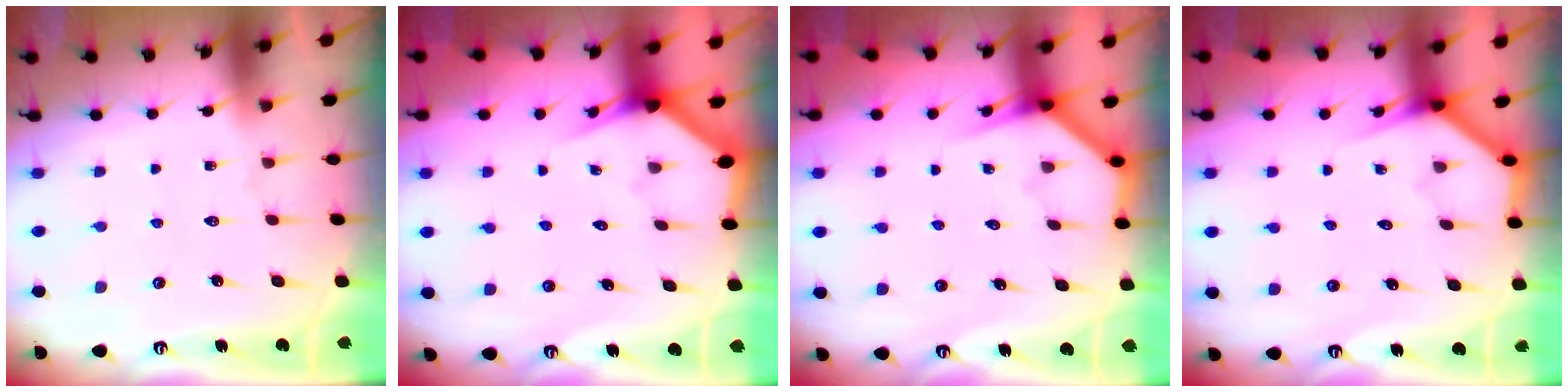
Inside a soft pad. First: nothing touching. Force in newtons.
{"total": 2.9, "press": 2.9, "slide": 0.1}
{"total": 3.8, "press": 3.8, "slide": 0.2}
{"total": 3.8, "press": 3.7, "slide": 0.3}